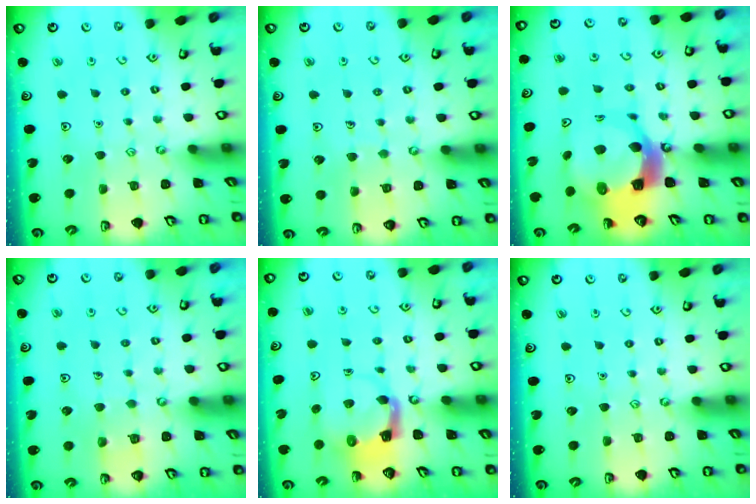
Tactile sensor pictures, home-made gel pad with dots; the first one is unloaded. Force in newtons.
{"total": 5.3, "press": 5.2, "slide": 0.4}
{"total": 10.1, "press": 10.0, "slide": 1.5}
{"total": 2.8, "press": 2.8, "slide": 0.3}
{"total": 3.9, "press": 3.8, "slide": 0.6}
{"total": 0.0}